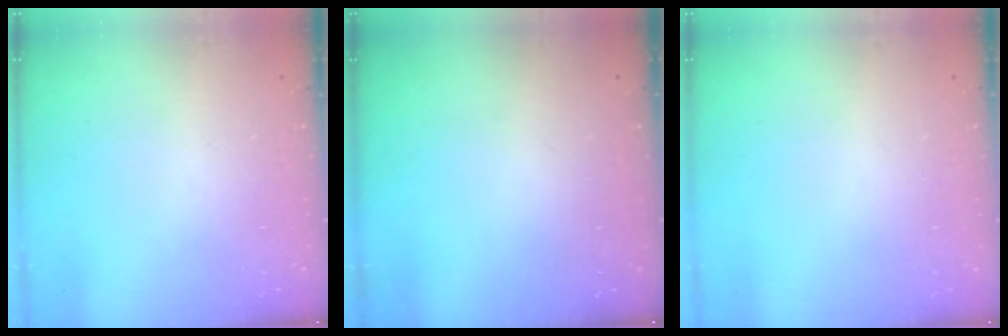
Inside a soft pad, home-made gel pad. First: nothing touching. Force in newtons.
{"total": 0.0}
{"total": 0.0}